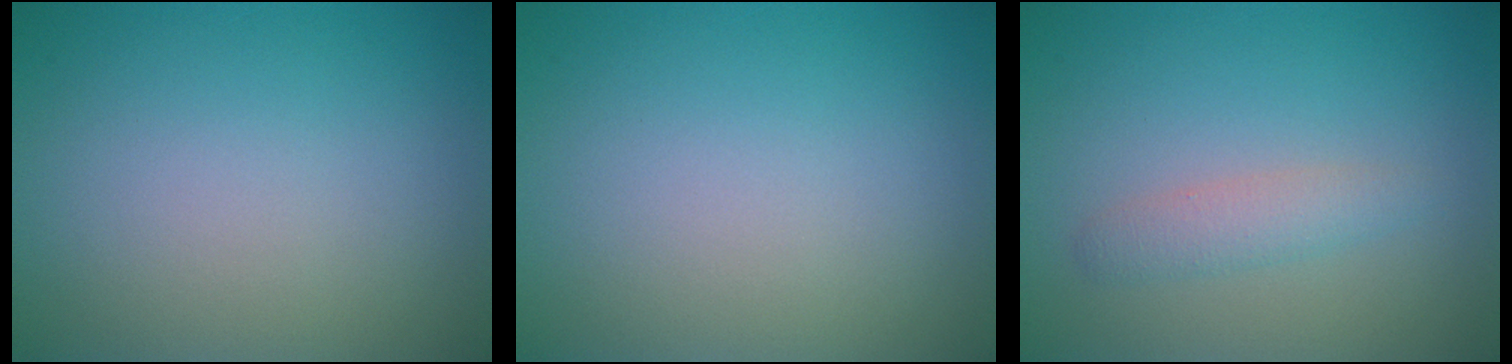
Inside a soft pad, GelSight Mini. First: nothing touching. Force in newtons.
{"total": 0.0}
{"total": 1.8, "press": 1.8, "slide": 0.0}